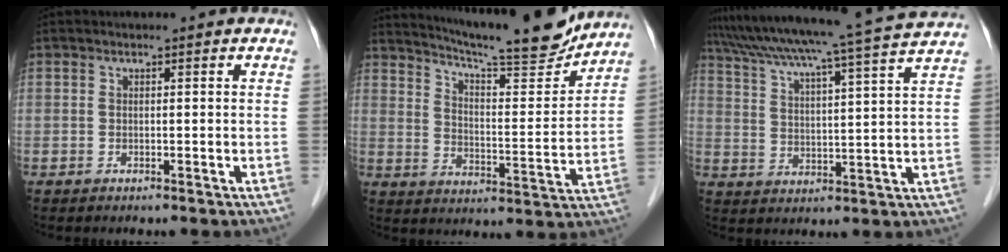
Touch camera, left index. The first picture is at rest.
{"total": 17.5, "force": [16.0, 0.8, 7.0], "torque": [-0.117, -0.032, 0.227]}
{"total": 19.2, "force": [16.9, -1.9, 9.0], "torque": [-0.162, -0.017, 0.235]}